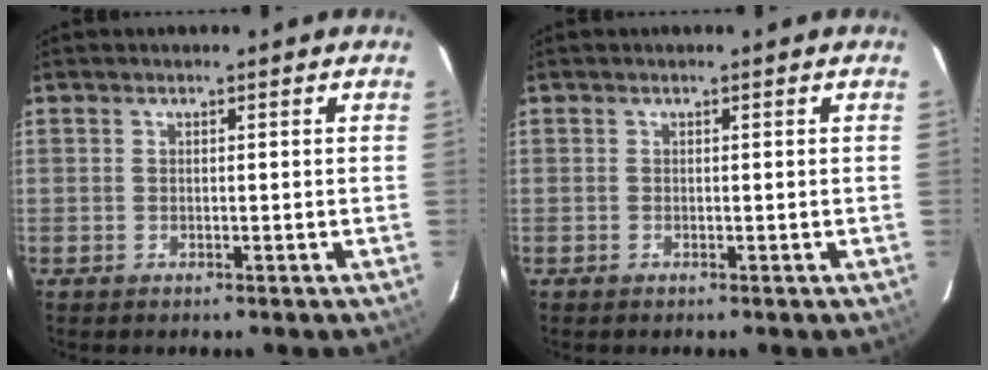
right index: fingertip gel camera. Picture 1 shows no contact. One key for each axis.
{"total": 0.0}